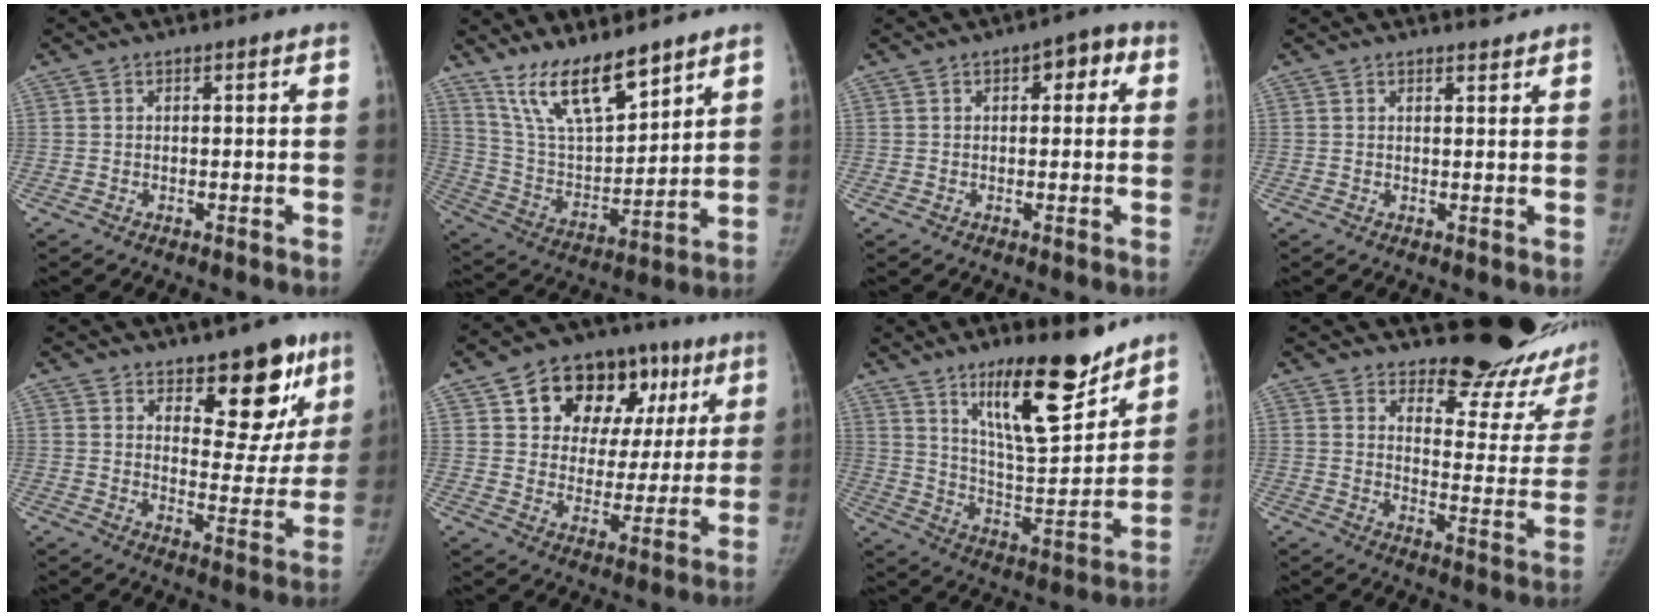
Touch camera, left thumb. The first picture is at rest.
{"total": 15.0, "force": [11.4, 4.6, 8.6], "torque": [-0.124, -0.067, 0.226]}
{"total": 4.6, "force": [1.4, 2.5, 3.6], "torque": [-0.022, 0.010, 0.009]}
{"total": 1.5, "force": [1.5, 0.3, 0.3], "torque": [0.002, -0.012, 0.022]}
{"total": 14.0, "force": [8.6, 6.6, 8.9], "torque": [-0.051, -0.056, 0.123]}
{"total": 19.4, "force": [8.2, 13.2, 11.5], "torque": [-0.109, 0.008, 0.123]}
{"total": 18.7, "force": [12.9, 5.1, 12.5], "torque": [-0.159, -0.094, 0.218]}
{"total": 21.2, "force": [18.5, 6.2, 8.3], "torque": [-0.060, -0.176, 0.225]}